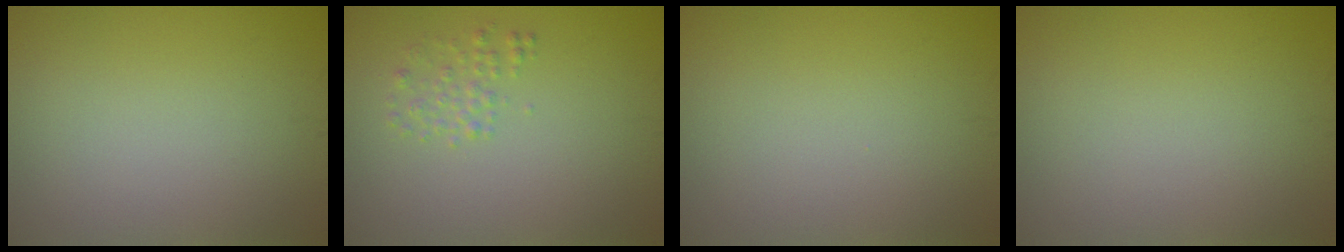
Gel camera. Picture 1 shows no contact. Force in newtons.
{"total": 1.5, "press": 1.5, "slide": 0.1}
{"total": 0.0}
{"total": 0.0}